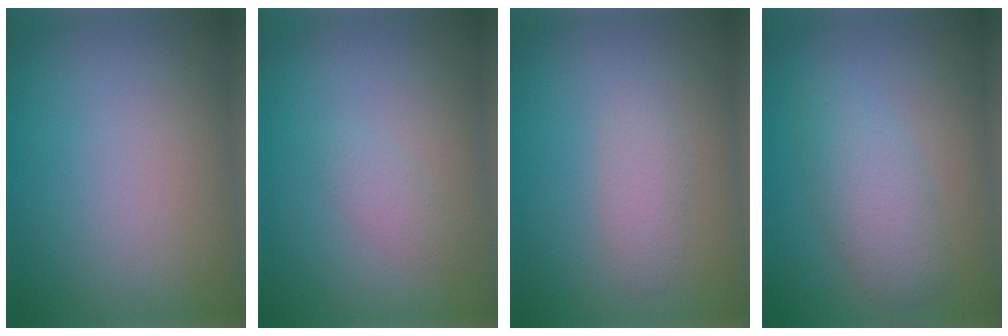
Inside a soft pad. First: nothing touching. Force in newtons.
{"total": 1.0, "press": 1.0, "slide": 0.1}
{"total": 1.5, "press": 1.5, "slide": 0.1}
{"total": 3.4, "press": 3.4, "slide": 0.1}